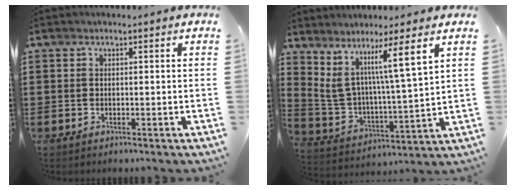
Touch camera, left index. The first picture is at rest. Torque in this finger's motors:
{"motor_torque": [1.54, -0.59, 0.51, 0.21]}